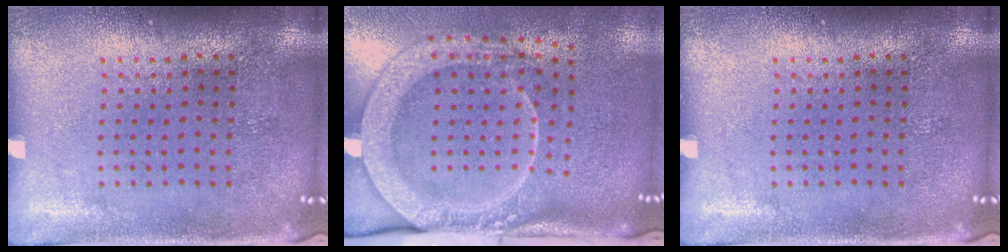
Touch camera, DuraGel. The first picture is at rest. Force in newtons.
{"total": 2.8, "press": 2.2, "slide": 1.8}
{"total": 0.0}